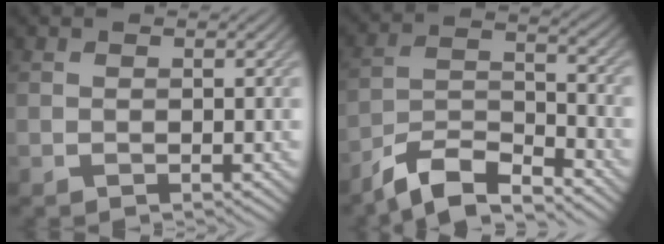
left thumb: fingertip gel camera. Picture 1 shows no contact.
{"total": 8.4, "force": [-7.0, 2.1, 4.2], "torque": [-0.085, -0.004, -0.144]}